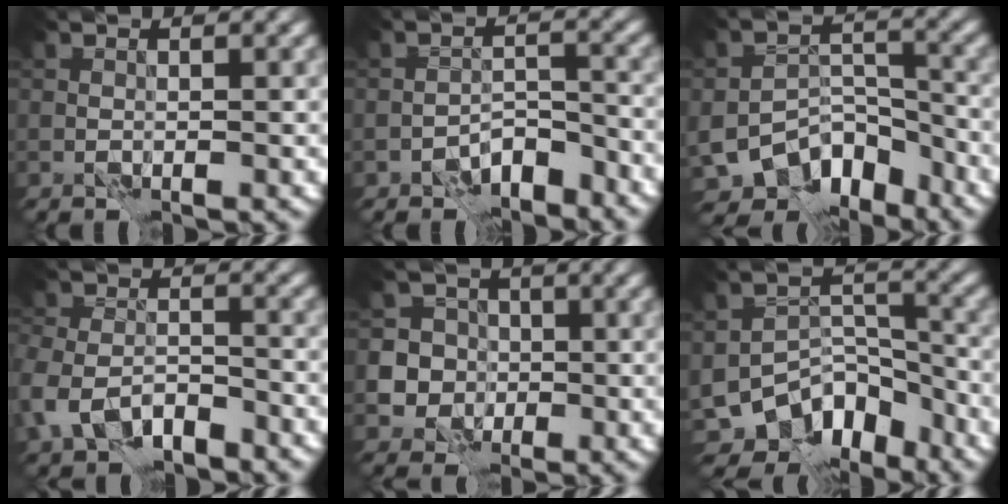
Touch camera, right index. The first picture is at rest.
{"total": 4.4, "force": [-3.5, 1.8, 2.1], "torque": [-0.024, 0.007, -0.060]}
{"total": 8.3, "force": [-5.5, 4.6, 4.1], "torque": [-0.063, -0.014, -0.085]}
{"total": 5.8, "force": [-3.4, 3.5, 3.2], "torque": [-0.065, -0.004, -0.070]}
{"total": 7.9, "force": [-1.9, 7.5, 1.3], "torque": [-0.020, -0.006, -0.064]}
{"total": 9.7, "force": [-6.3, 5.5, 4.8], "torque": [-0.082, -0.009, -0.088]}